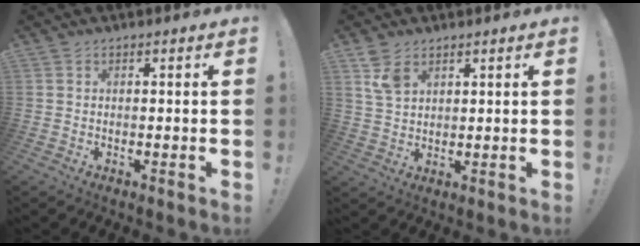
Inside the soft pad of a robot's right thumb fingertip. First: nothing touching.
{"total": 5.8, "force": [3.5, 3.2, 3.3], "torque": [-0.061, -0.013, 0.069]}